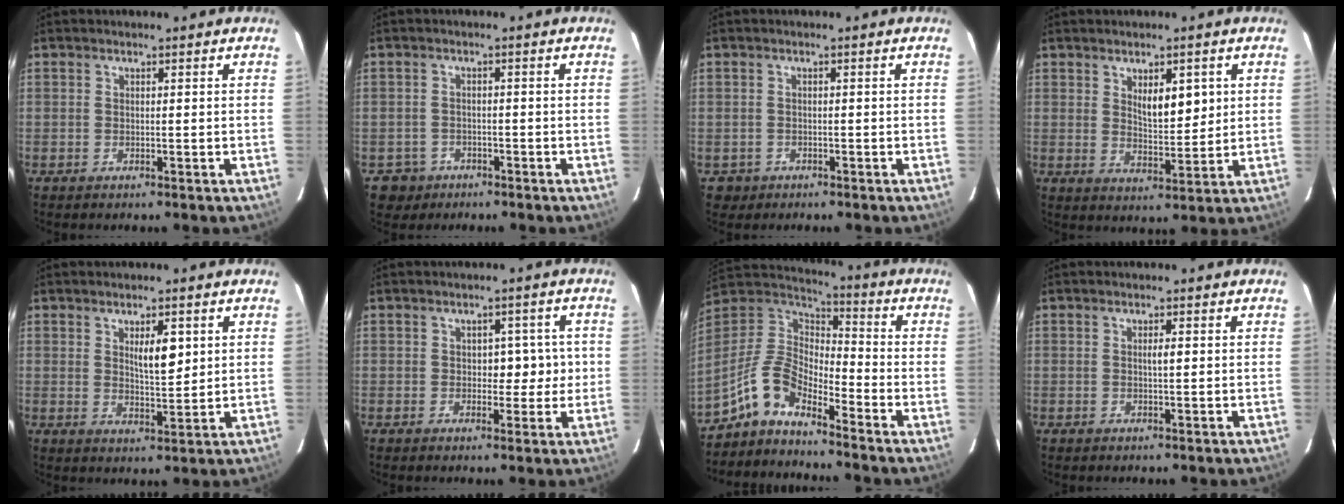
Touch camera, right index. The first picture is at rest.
{"total": 3.6, "force": [-1.8, 3.1, -0.5], "torque": [0.008, 0.013, -0.028]}
{"total": 2.2, "force": [-0.9, 2.0, -0.2], "torque": [0.000, 0.009, -0.013]}
{"total": 5.9, "force": [2.1, 2.2, 5.0], "torque": [-0.082, -0.007, 0.041]}
{"total": 4.9, "force": [1.8, 1.3, 4.4], "torque": [-0.073, -0.004, 0.033]}
{"total": 4.4, "force": [0.1, 3.0, 3.2], "torque": [-0.025, 0.018, 0.005]}
{"total": 9.1, "force": [-7.1, 2.7, 5.1], "torque": [-0.123, 0.028, -0.141]}
{"total": 1.2, "force": [0.2, 0.1, 1.2], "torque": [-0.022, 0.001, 0.003]}